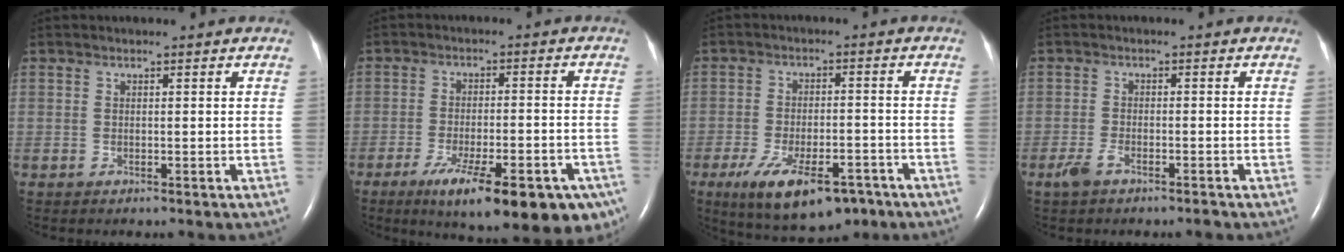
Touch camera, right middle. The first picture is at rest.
{"total": 18.3, "force": [-11.3, 5.2, 13.4], "torque": [-0.138, -0.013, -0.158]}
{"total": 12.8, "force": [-7.8, 5.3, 8.6], "torque": [-0.149, -0.009, -0.117]}
{"total": 2.9, "force": [-2.1, 0.7, 1.8], "torque": [-0.045, -0.004, -0.040]}